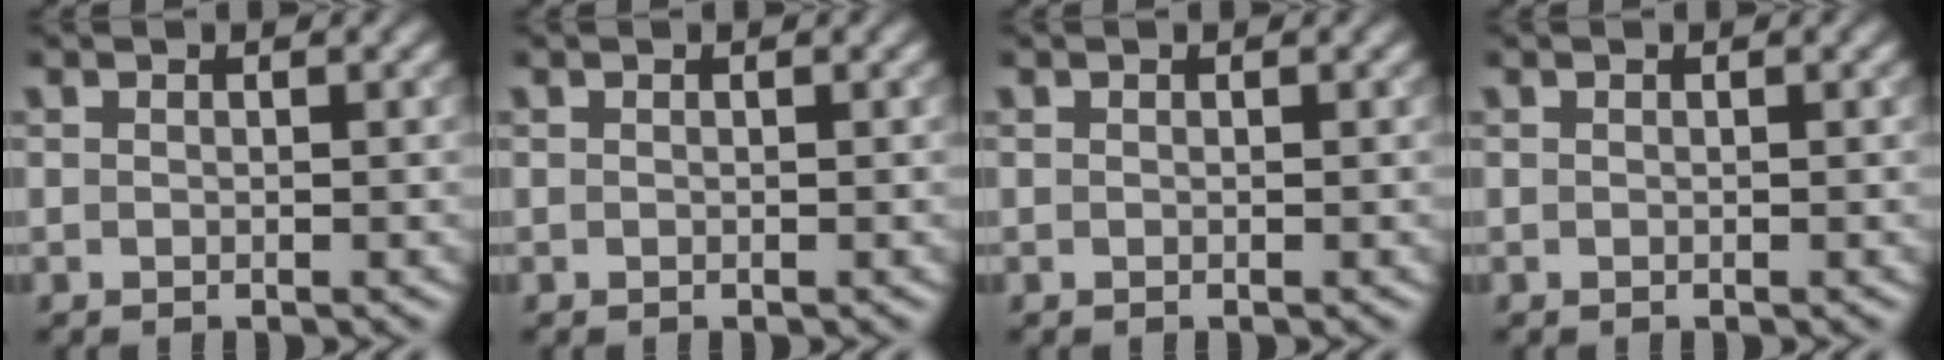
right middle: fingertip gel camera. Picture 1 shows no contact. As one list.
[{"total": 0.0}, {"total": 0.0}, {"total": 0.0}]